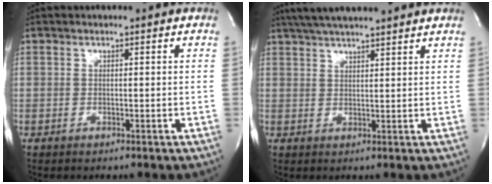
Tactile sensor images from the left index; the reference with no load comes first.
{"total": 12.0, "force": [10.4, 0.7, 5.9], "torque": [-0.103, 0.035, 0.150]}